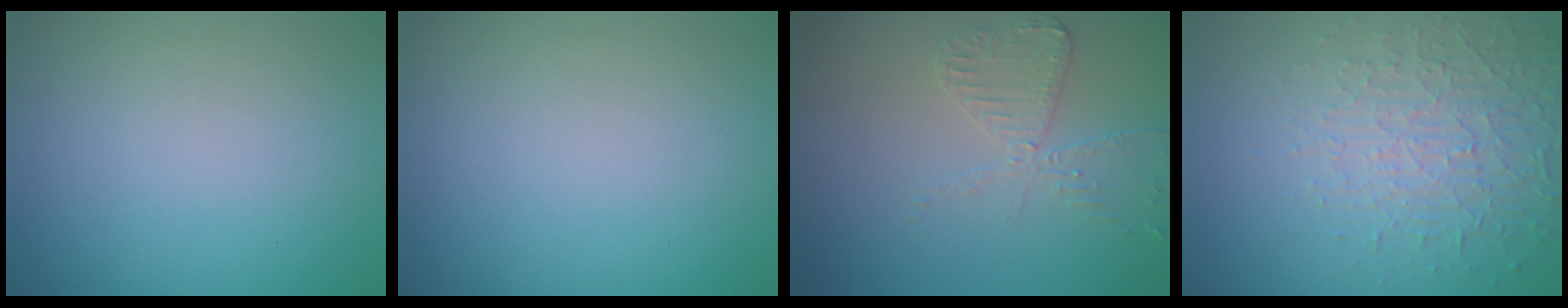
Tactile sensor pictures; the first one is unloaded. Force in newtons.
{"total": 0.0}
{"total": 2.9, "press": 2.8, "slide": 0.6}
{"total": 4.8, "press": 3.1, "slide": 3.6}